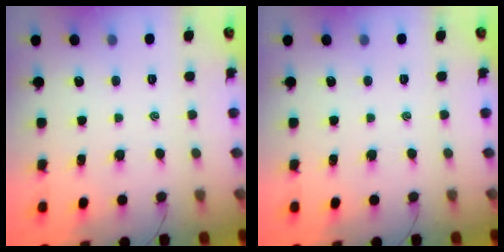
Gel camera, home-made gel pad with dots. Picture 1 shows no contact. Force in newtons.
{"total": 0.0}